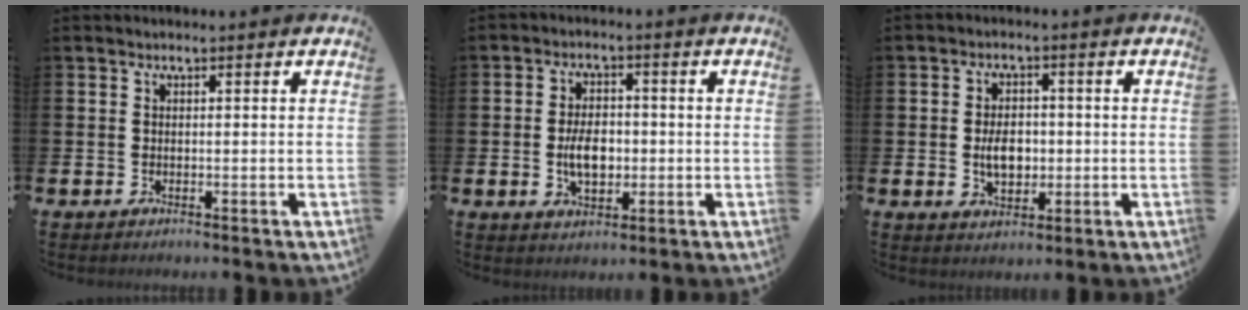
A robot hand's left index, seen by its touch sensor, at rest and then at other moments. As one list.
[{"total": 5.0, "force": [-0.5, 3.0, 4.0], "torque": [-0.051, -0.002, -0.013]}, {"total": 4.4, "force": [-0.3, 2.9, 3.3], "torque": [-0.041, 0.000, -0.011]}]